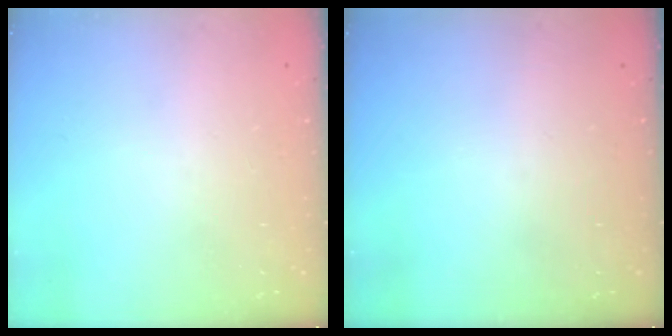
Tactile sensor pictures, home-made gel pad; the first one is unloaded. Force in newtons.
{"total": 0.0}